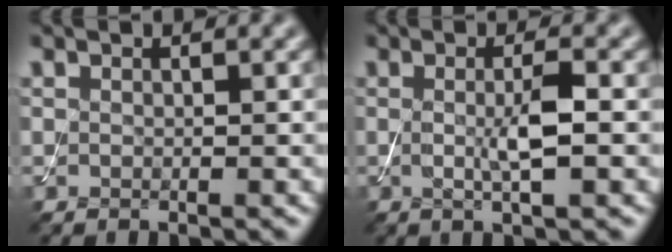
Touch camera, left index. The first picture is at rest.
{"total": 3.0, "force": [-0.1, 0.4, 2.9], "torque": [-0.057, -0.006, -0.001]}